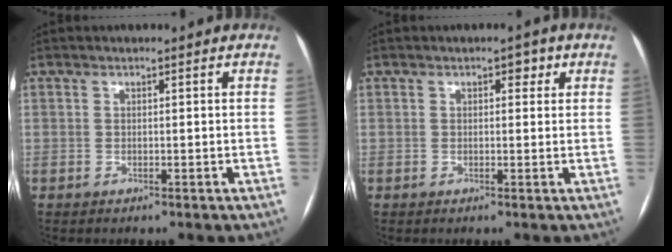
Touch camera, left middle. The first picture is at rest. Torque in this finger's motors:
{"motor_torque": [0.02, -0.02, -0.05, -0.01]}